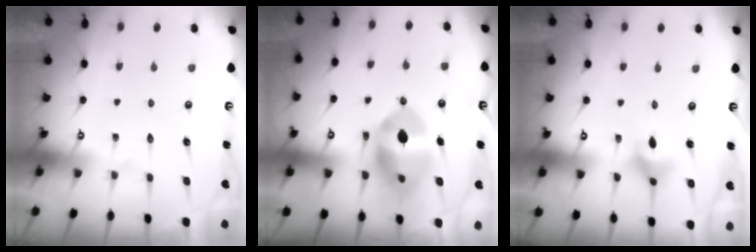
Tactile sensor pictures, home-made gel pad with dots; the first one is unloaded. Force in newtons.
{"total": 13.2, "press": 13.1, "slide": 1.8}
{"total": 5.1, "press": 4.7, "slide": 1.8}